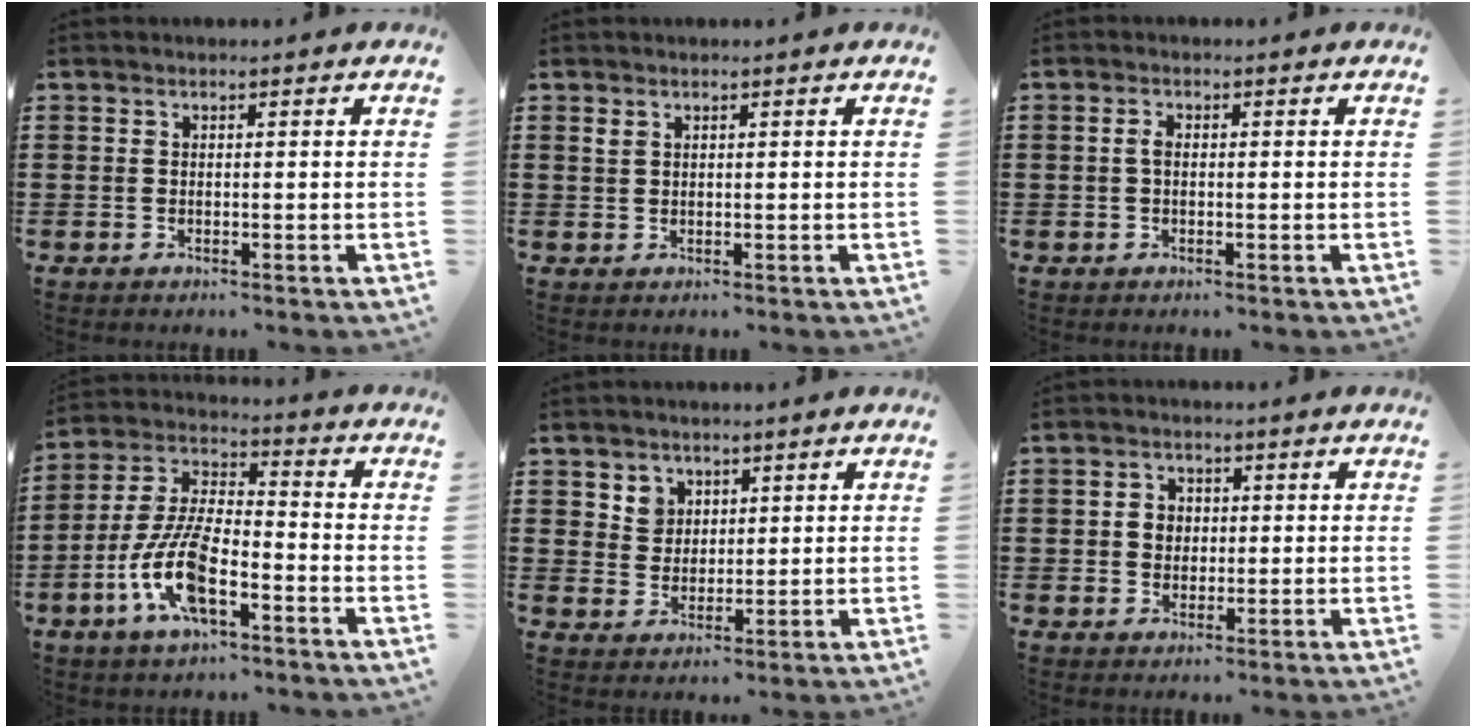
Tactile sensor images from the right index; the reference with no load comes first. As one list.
[{"total": 1.1, "force": [0.6, 0.7, 0.5], "torque": [-0.013, 0.004, 0.011]}, {"total": 1.6, "force": [-0.1, 0.7, 1.4], "torque": [-0.028, 0.002, -0.002]}, {"total": 10.6, "force": [-4.6, 4.0, 8.7], "torque": [-0.203, -0.003, -0.090]}, {"total": 3.8, "force": [2.2, 3.0, 0.4], "torque": [-0.014, 0.009, 0.040]}, {"total": 2.6, "force": [0.0, 2.4, 1.0], "torque": [-0.028, 0.010, -0.004]}]